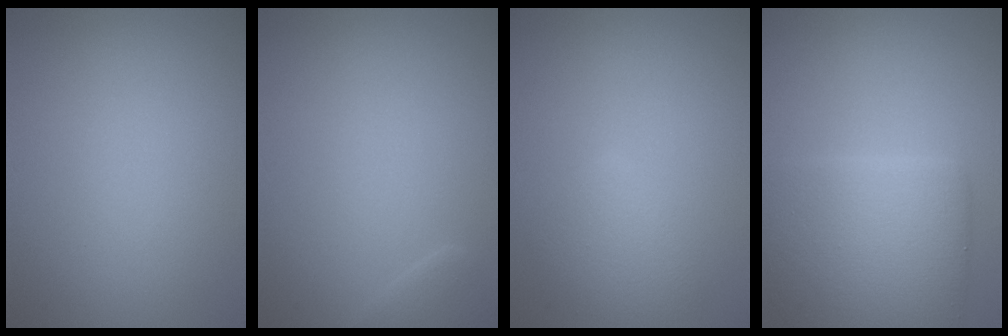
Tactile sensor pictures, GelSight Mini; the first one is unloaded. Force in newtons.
{"total": 1.5, "press": 1.5, "slide": 0.1}
{"total": 2.4, "press": 2.4, "slide": 0.1}
{"total": 6.2, "press": 6.2, "slide": 0.1}